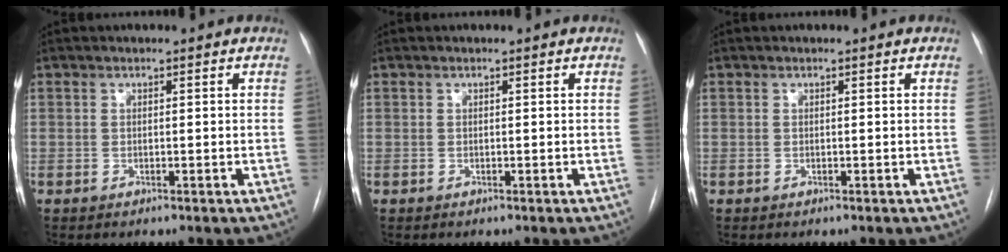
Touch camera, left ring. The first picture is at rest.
{"total": 0.0}
{"total": 0.0}